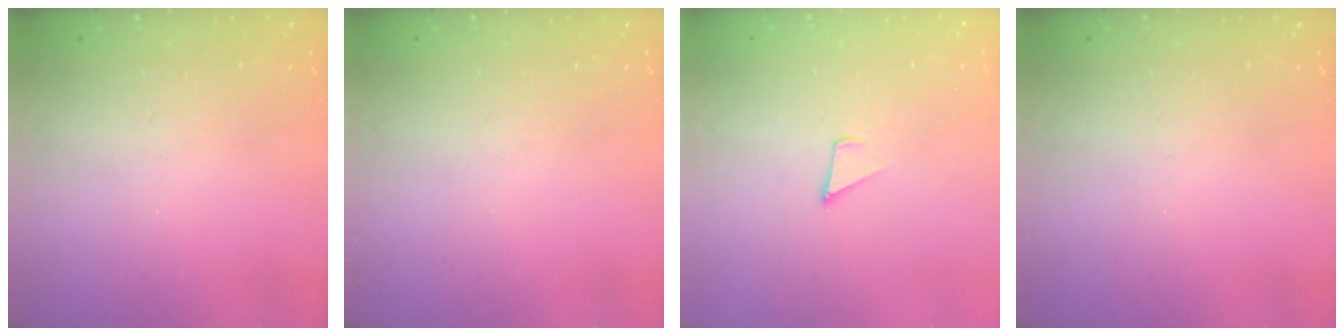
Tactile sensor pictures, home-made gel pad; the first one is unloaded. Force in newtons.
{"total": 0.0}
{"total": 2.4, "press": 2.4, "slide": 0.2}
{"total": 0.0}